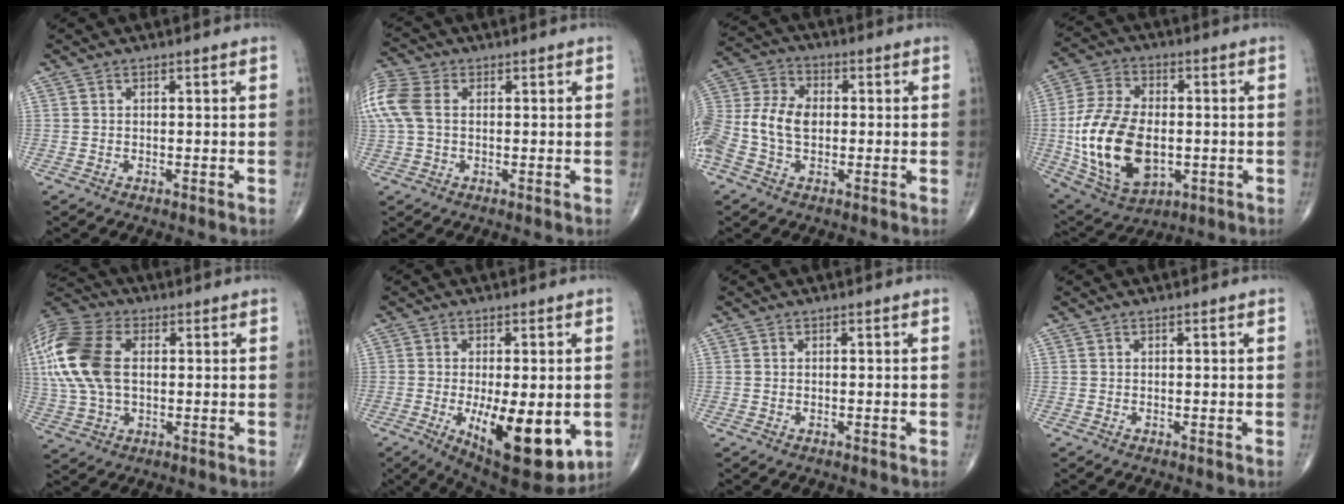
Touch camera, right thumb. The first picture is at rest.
{"total": 10.2, "force": [1.4, 7.0, 7.4], "torque": [-0.200, 0.025, 0.028]}
{"total": 12.7, "force": [-1.4, 8.4, 9.3], "torque": [-0.214, 0.024, -0.030]}
{"total": 20.4, "force": [-2.3, 12.2, 16.1], "torque": [-0.305, -0.002, -0.028]}
{"total": 20.4, "force": [3.0, 12.8, 15.6], "torque": [-0.381, 0.013, 0.053]}
{"total": 16.5, "force": [-4.0, 6.5, 14.6], "torque": [-0.197, -0.022, -0.040]}
{"total": 0.0}
{"total": 0.0}